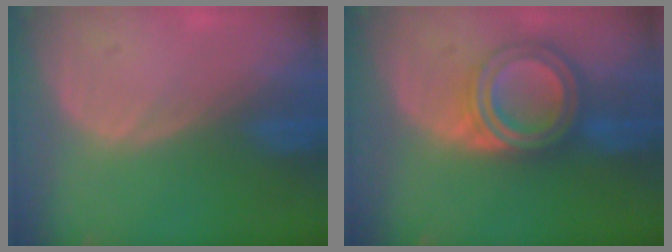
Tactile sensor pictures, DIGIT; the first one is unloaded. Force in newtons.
{"total": 7.2, "press": 7.2, "slide": 0.4}